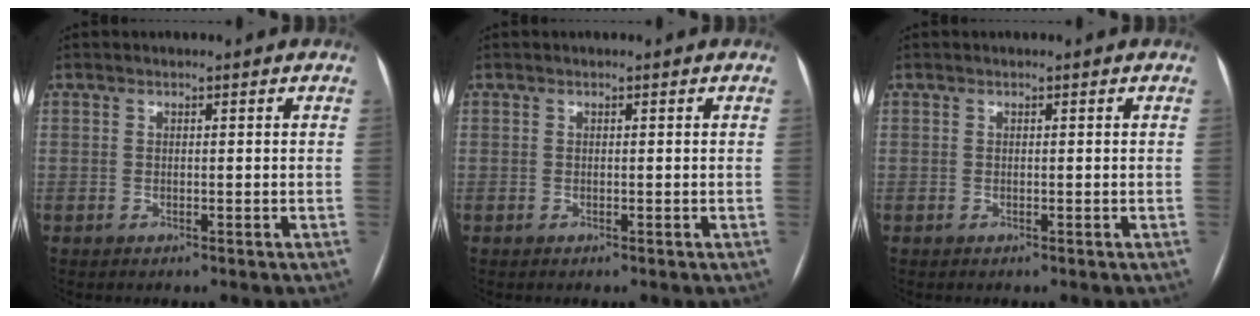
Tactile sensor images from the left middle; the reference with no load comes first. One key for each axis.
{"total": 0.0}
{"total": 0.0}